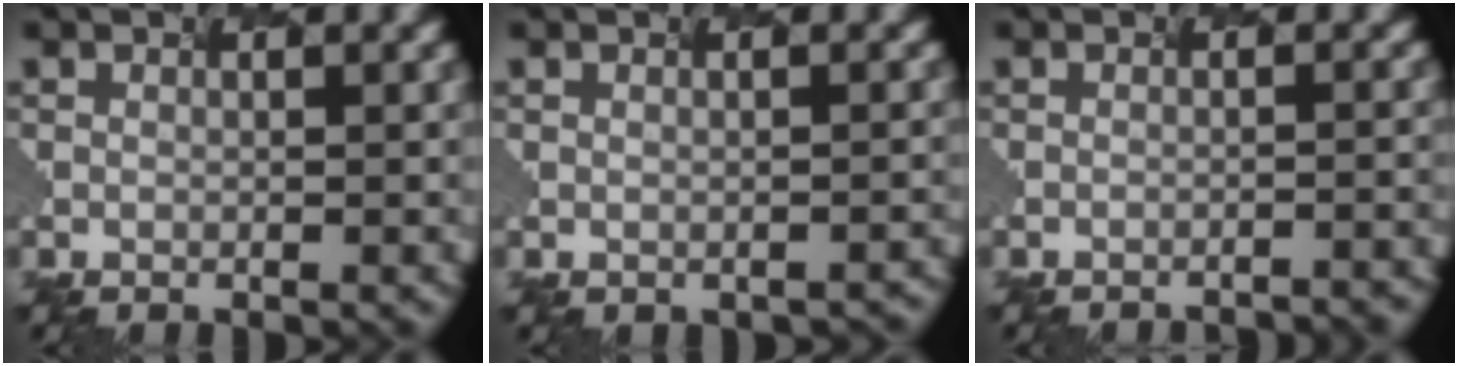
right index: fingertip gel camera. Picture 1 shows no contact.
{"total": 0.6, "force": [-0.1, 0.5, 0.2], "torque": [0.000, -0.002, 0.011]}
{"total": 2.8, "force": [-2.1, 0.8, 1.6], "torque": [0.015, 0.010, -0.015]}